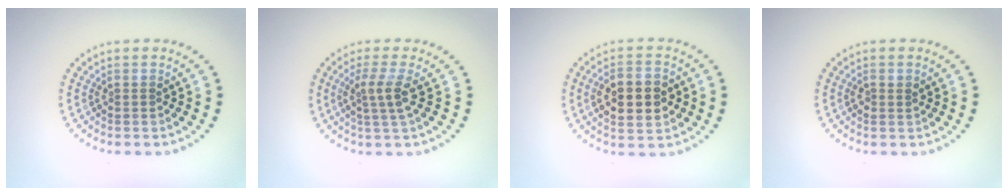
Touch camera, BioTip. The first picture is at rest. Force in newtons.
{"total": 2.6, "press": 1.9, "slide": 1.7}
{"total": 5.2, "press": 5.2, "slide": 0.2}
{"total": 0.9, "press": 0.9, "slide": 0.3}